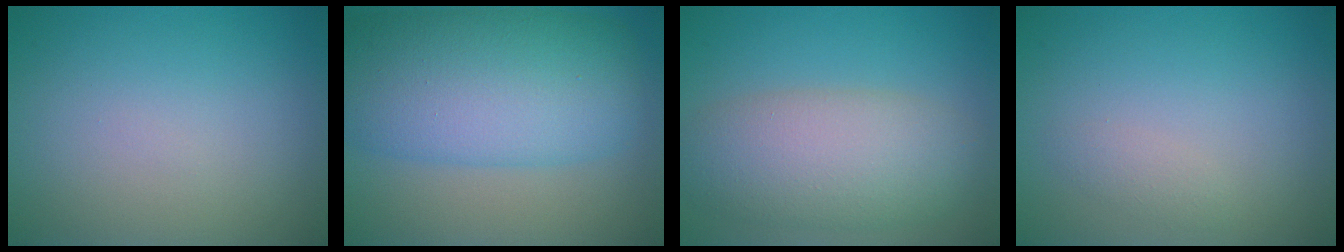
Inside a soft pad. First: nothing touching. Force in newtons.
{"total": 11.0, "press": 11.0, "slide": 0.2}
{"total": 6.9, "press": 6.9, "slide": 0.4}
{"total": 1.0, "press": 1.0, "slide": 0.0}